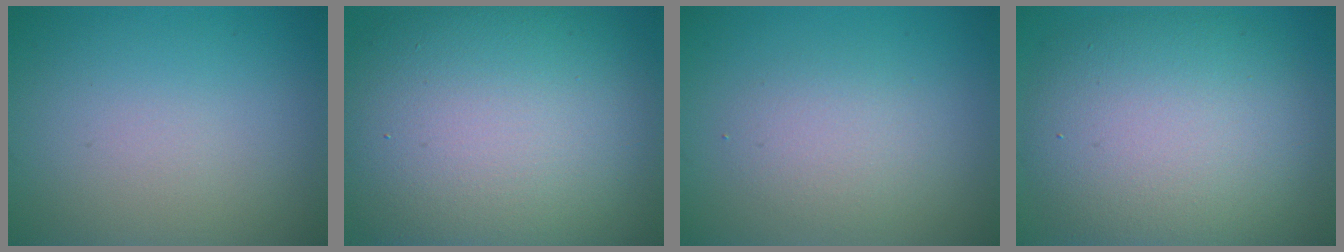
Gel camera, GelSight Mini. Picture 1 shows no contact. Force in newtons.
{"total": 15.8, "press": 15.8, "slide": 0.6}
{"total": 2.3, "press": 2.3, "slide": 0.1}
{"total": 10.6, "press": 10.6, "slide": 0.5}